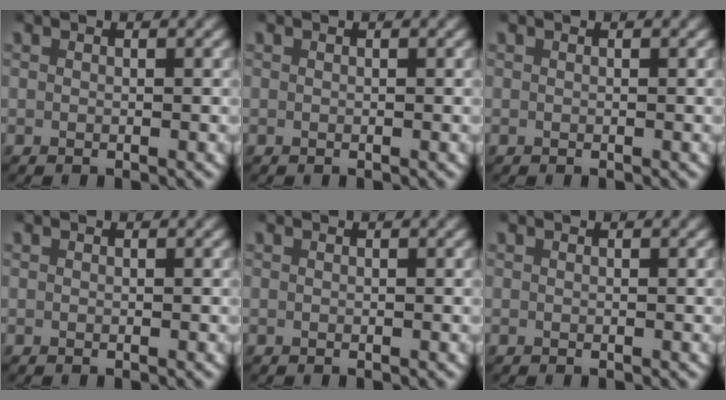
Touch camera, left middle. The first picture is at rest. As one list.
[{"total": 0.0}, {"total": 0.0}, {"total": 0.0}, {"total": 0.0}, {"total": 0.0}]